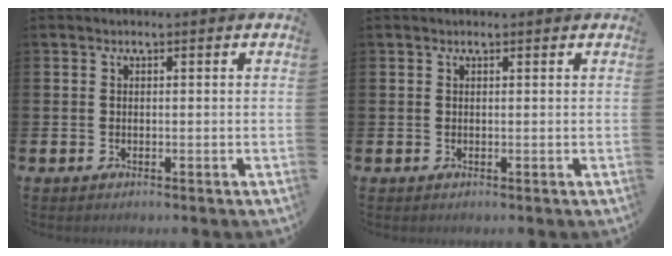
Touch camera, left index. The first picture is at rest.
{"total": 0.0}